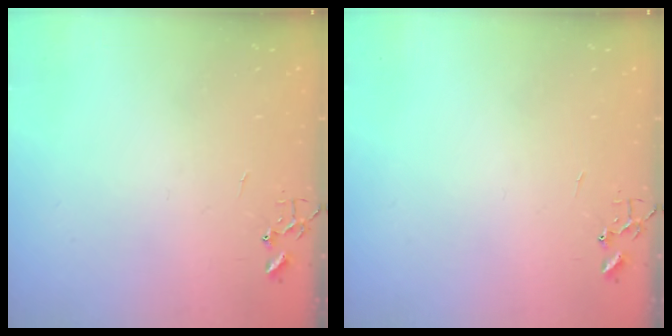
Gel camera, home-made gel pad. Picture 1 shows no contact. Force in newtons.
{"total": 0.0}